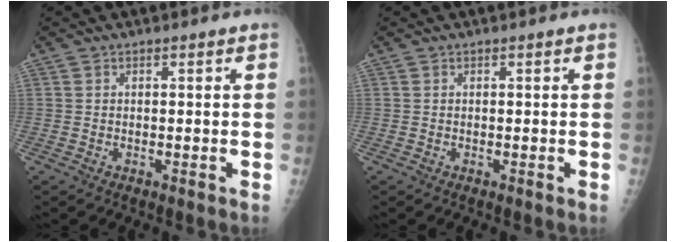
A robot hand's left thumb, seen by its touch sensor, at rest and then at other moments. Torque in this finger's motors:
{"motor_torque": [0.00, 0.00, -0.02, -0.02, 0.00]}